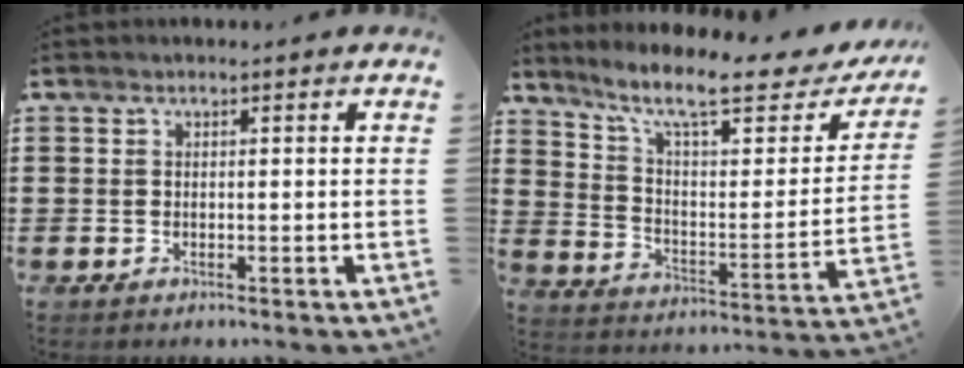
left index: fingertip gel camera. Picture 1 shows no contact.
{"total": 10.5, "force": [7.9, 1.4, 6.7], "torque": [-0.143, -0.047, 0.129]}